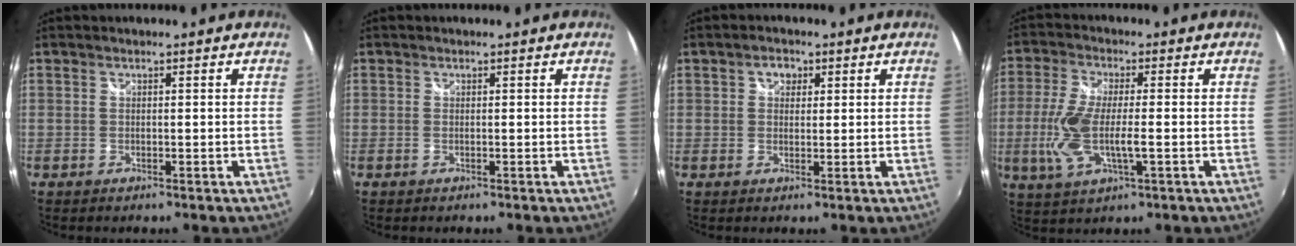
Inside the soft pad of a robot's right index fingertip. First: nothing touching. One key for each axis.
{"total": 0.0}
{"total": 2.6, "fx": 0.9, "fy": 2.2, "fz": 1.2, "tx": -0.012, "ty": 0.009, "tz": 0.014}
{"total": 10.6, "fx": -1.9, "fy": 3.4, "fz": 9.8, "tx": -0.211, "ty": -0.010, "tz": -0.036}